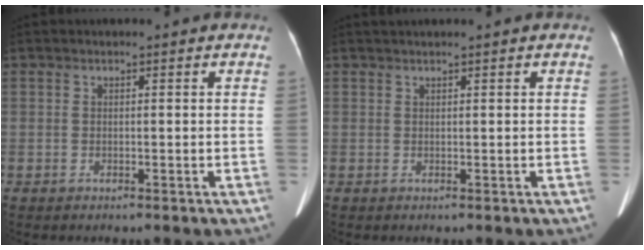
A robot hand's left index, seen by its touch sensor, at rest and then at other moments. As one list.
[{"total": 1.2, "force": [1.0, -0.2, 0.7], "torque": [-0.011, 0.020, 0.024]}]